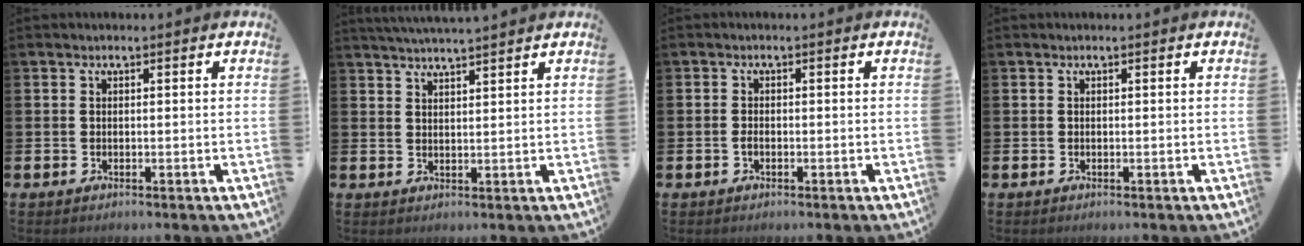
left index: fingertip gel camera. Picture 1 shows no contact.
{"total": 3.2, "force": [3.2, -0.4, 0.4], "torque": [-0.014, -0.011, 0.059]}
{"total": 1.0, "force": [-0.4, 0.6, 0.7], "torque": [-0.014, 0.001, -0.009]}
{"total": 0.0}